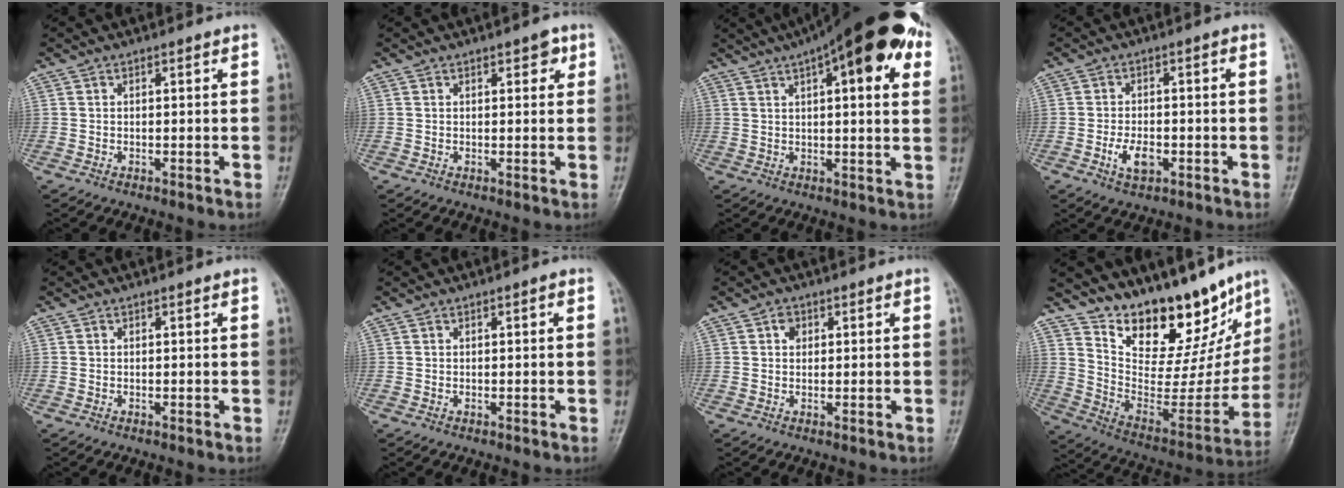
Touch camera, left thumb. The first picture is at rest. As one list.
[{"total": 2.8, "force": [1.4, 1.5, 1.9], "torque": [-0.006, -0.001, 0.014]}, {"total": 21.1, "force": [9.5, 6.6, 17.6], "torque": [-0.239, 0.014, 0.131]}, {"total": 5.3, "force": [-1.9, 2.9, 3.9], "torque": [-0.065, 0.012, -0.033]}, {"total": 0.0}, {"total": 0.9, "force": [0.0, 0.5, 0.7], "torque": [-0.005, 0.007, -0.002]}, {"total": 2.1, "force": [0.6, 1.8, 0.9], "torque": [0.000, 0.001, 0.005]}, {"total": 22.7, "force": [17.8, 9.5, 10.4], "torque": [-0.106, -0.107, 0.279]}]